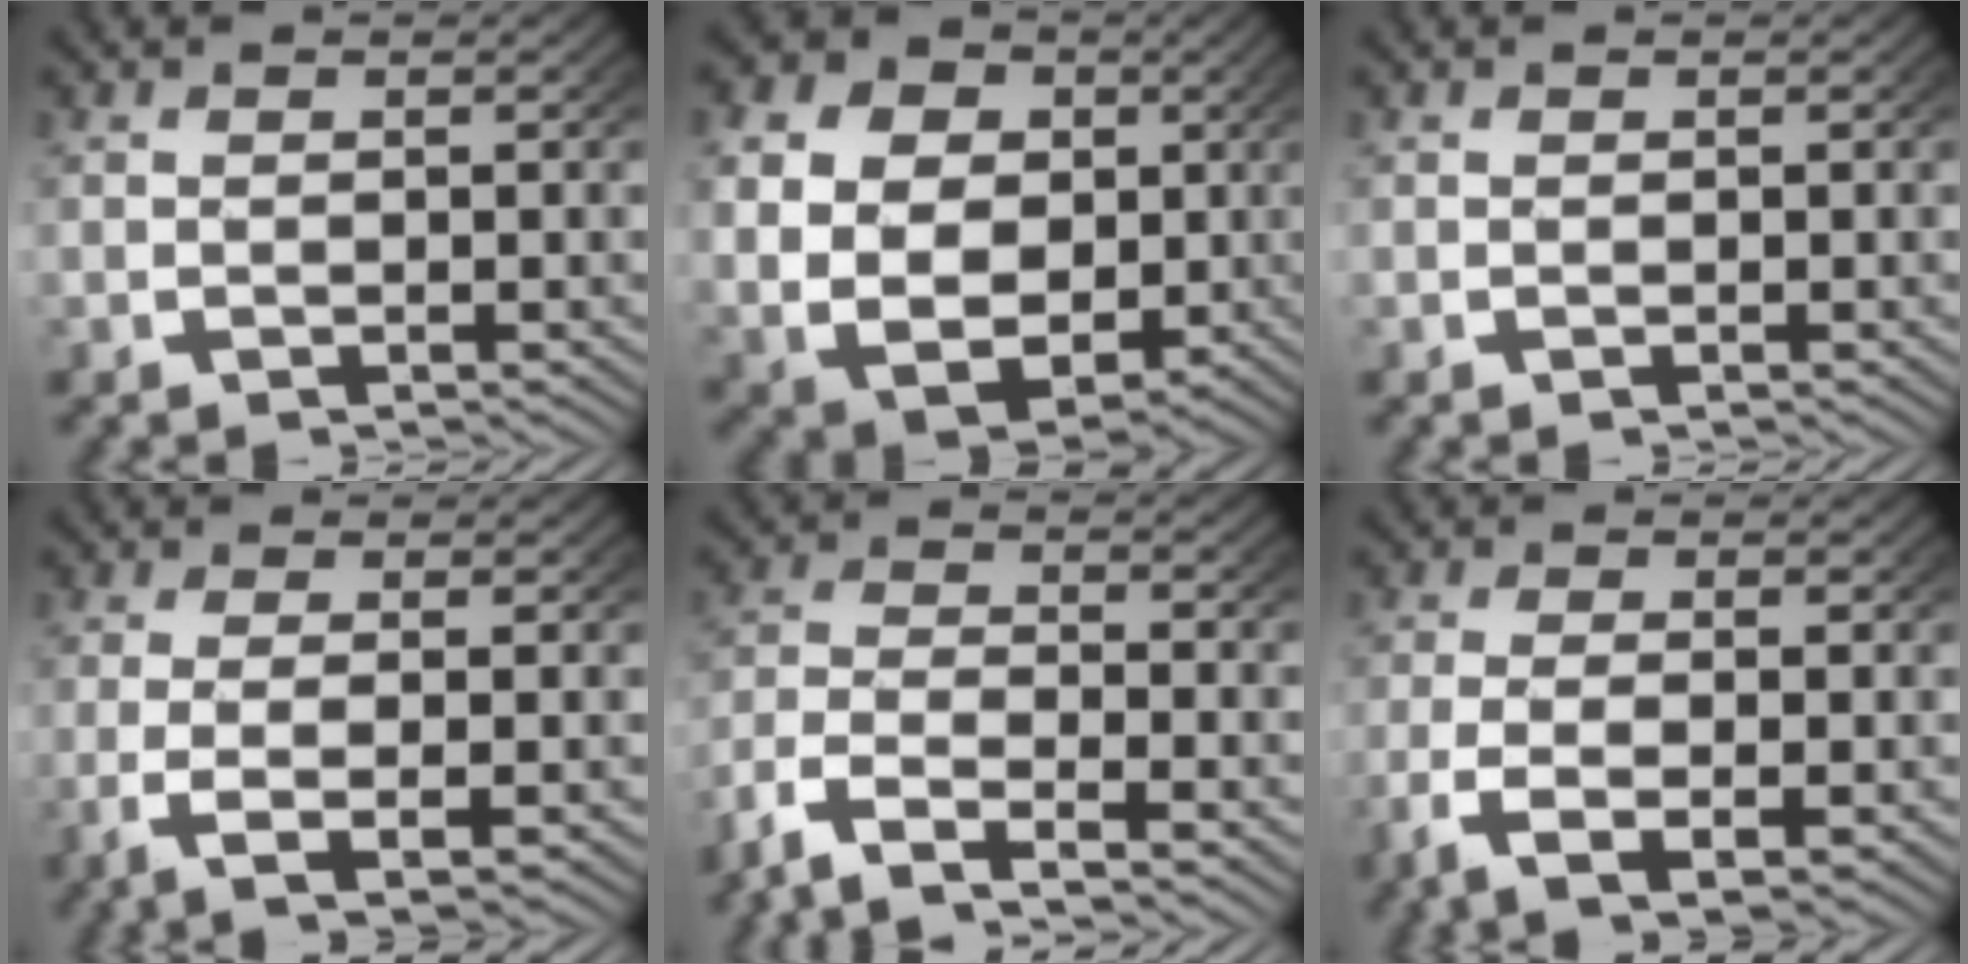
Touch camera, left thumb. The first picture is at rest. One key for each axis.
{"total": 13.5, "fx": -0.2, "fy": 10.7, "fz": 8.2, "tx": -0.179, "ty": -0.052, "tz": 0.009}
{"total": 0.0}
{"total": 4.4, "fx": -0.8, "fy": 1.1, "fz": 4.1, "tx": -0.088, "ty": -0.010, "tz": -0.006}
{"total": 8.3, "fx": -4.9, "fy": 4.4, "fz": 5.0, "tx": -0.119, "ty": -0.020, "tz": -0.078}
{"total": 4.8, "fx": -1.4, "fy": 2.0, "fz": 4.2, "tx": -0.092, "ty": -0.011, "tz": -0.019}